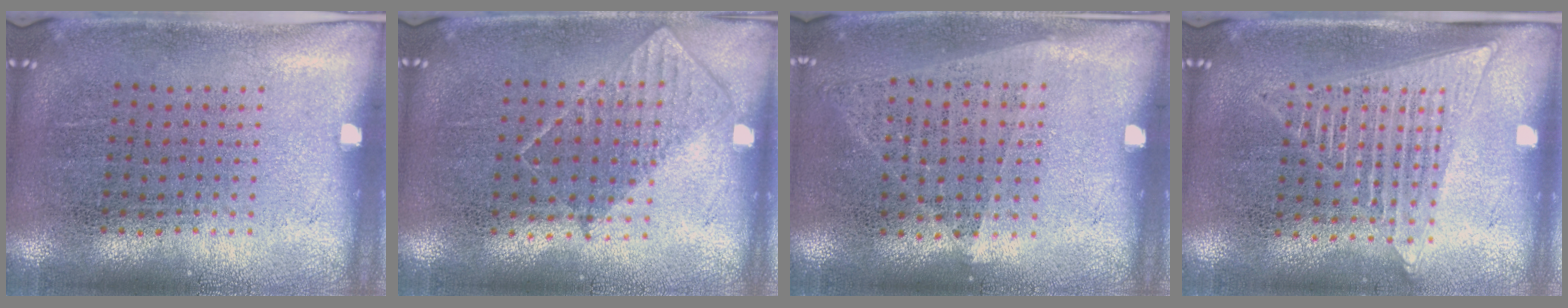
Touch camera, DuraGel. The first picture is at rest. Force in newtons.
{"total": 0.8, "press": 0.7, "slide": 0.3}
{"total": 1.0, "press": 0.9, "slide": 0.5}
{"total": 1.6, "press": 1.5, "slide": 0.6}